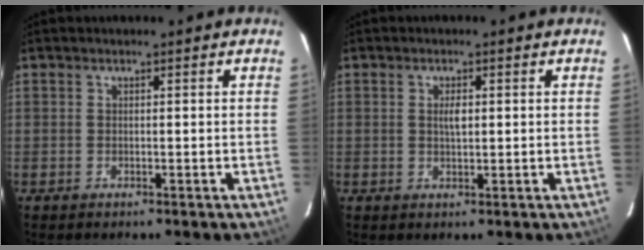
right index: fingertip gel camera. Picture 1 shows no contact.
{"total": 2.2, "force": [0.4, 1.0, 1.9], "torque": [-0.035, 0.002, 0.007]}